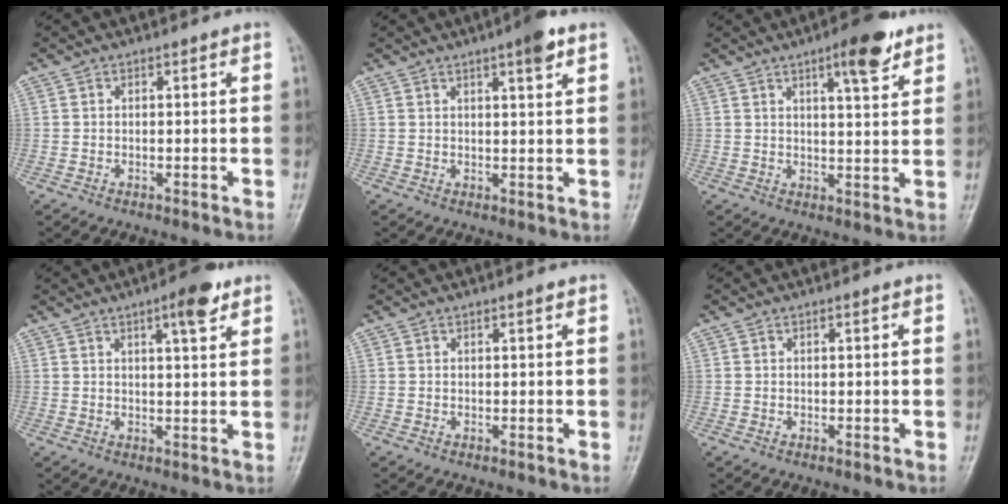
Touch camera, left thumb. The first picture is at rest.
{"total": 4.6, "force": [2.7, 0.8, 3.6], "torque": [-0.048, -0.011, 0.037]}
{"total": 7.7, "force": [4.7, 1.9, 5.8], "torque": [-0.074, -0.025, 0.067]}
{"total": 5.7, "force": [3.3, 1.4, 4.4], "torque": [-0.056, -0.016, 0.046]}
{"total": 0.5, "force": [0.4, 0.0, 0.4], "torque": [-0.007, -0.001, 0.006]}
{"total": 0.0}